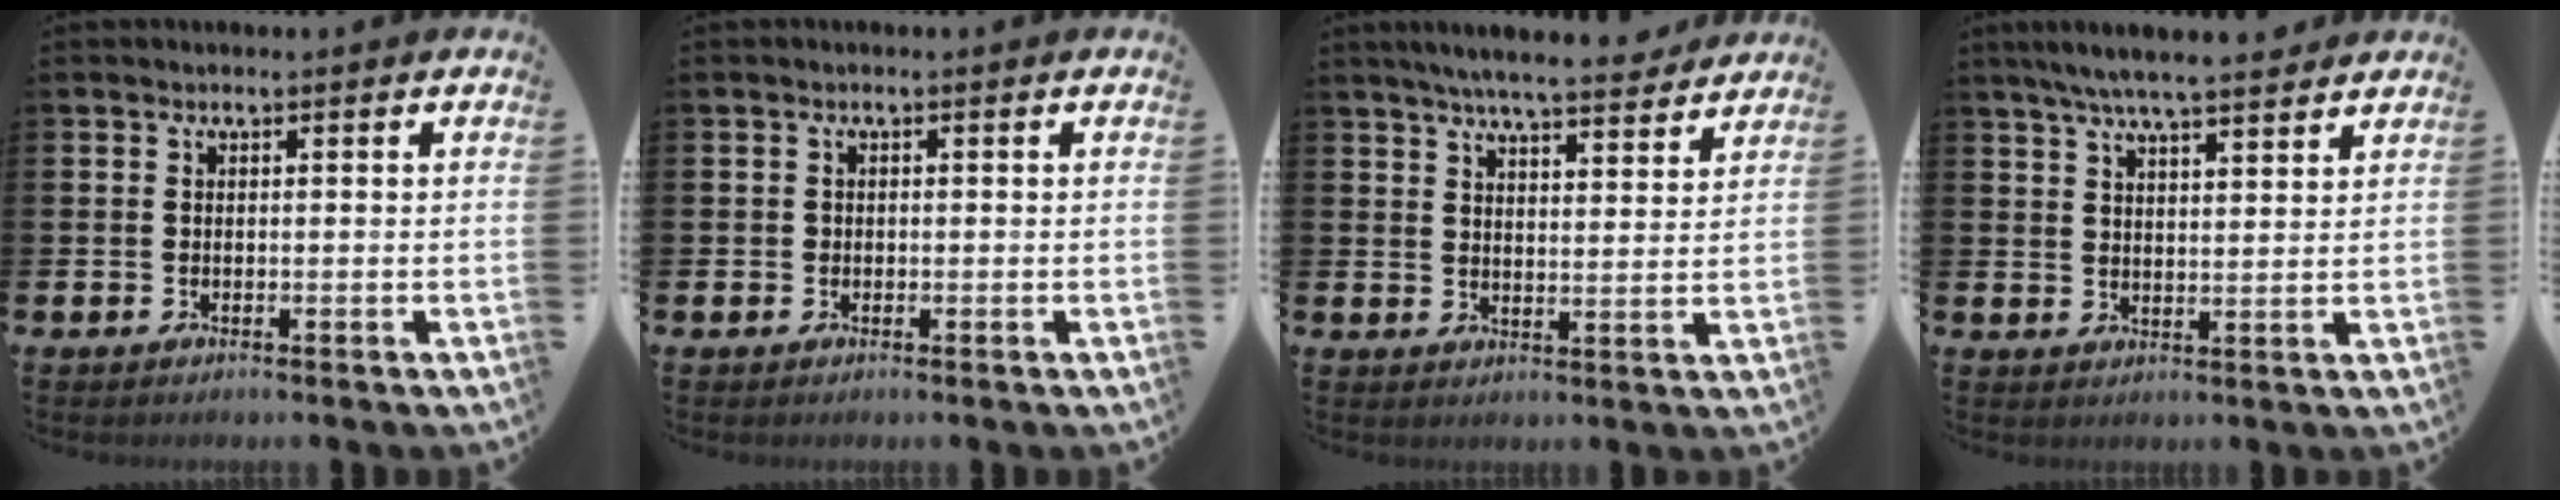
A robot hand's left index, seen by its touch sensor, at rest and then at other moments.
{"total": 0.7, "force": [-0.1, 0.6, 0.2], "torque": [-0.003, 0.004, -0.004]}
{"total": 6.4, "force": [6.1, 0.4, 1.9], "torque": [-0.046, -0.034, 0.105]}
{"total": 6.4, "force": [6.0, 0.5, 2.3], "torque": [-0.058, -0.022, 0.108]}